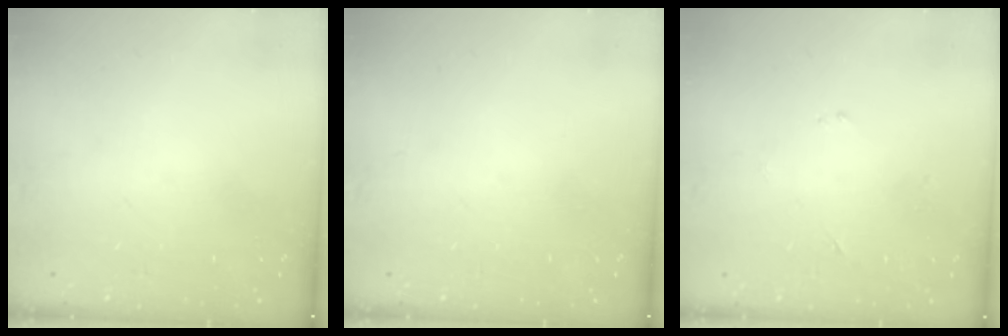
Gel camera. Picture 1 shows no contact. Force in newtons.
{"total": 0.0}
{"total": 2.4, "press": 2.4, "slide": 0.3}